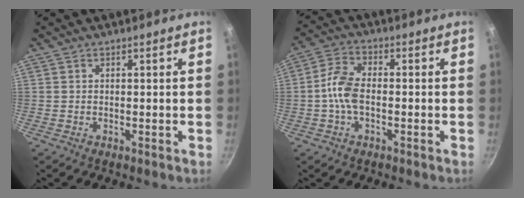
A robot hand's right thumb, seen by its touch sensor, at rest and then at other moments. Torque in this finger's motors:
{"motor_torque": [0.05, 0.04, 0.64, 0.24, 0.06]}